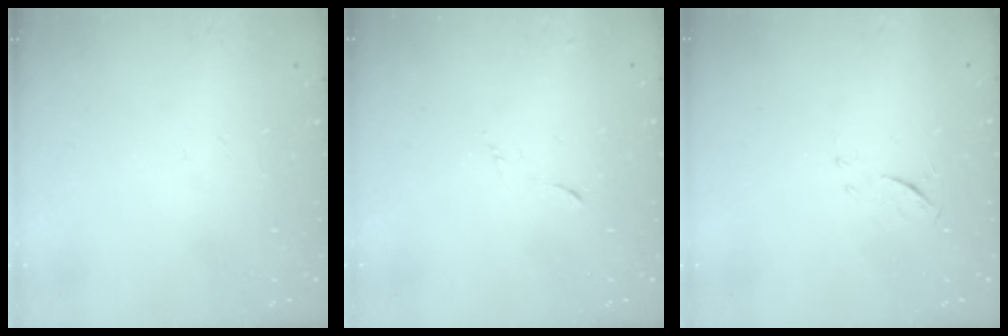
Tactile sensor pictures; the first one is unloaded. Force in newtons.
{"total": 5.9, "press": 5.9, "slide": 0.6}
{"total": 5.8, "press": 5.8, "slide": 0.5}